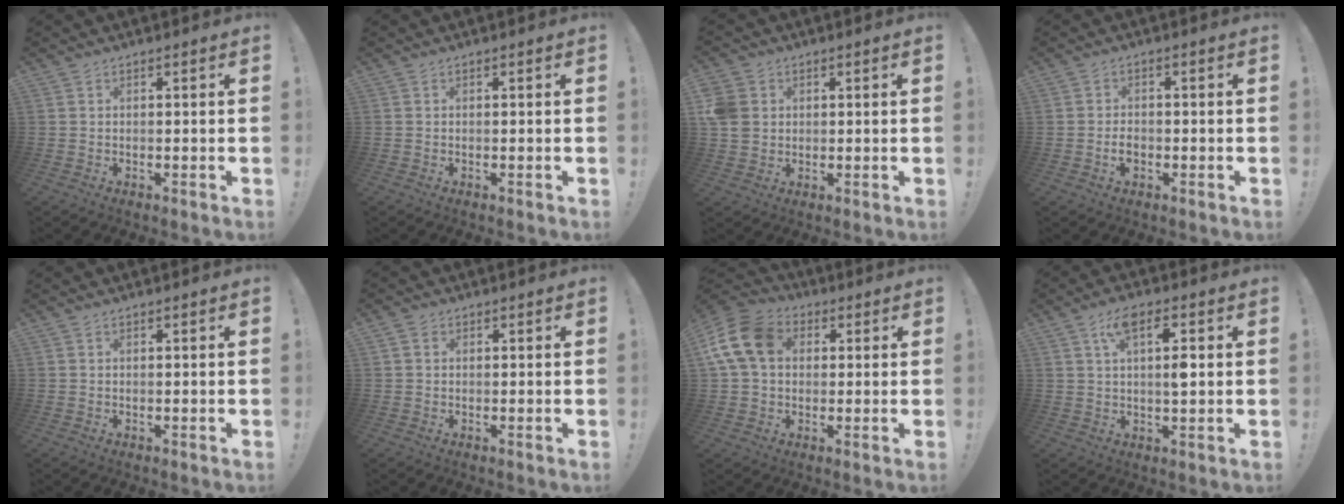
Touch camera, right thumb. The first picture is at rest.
{"total": 0.0}
{"total": 6.8, "force": [1.3, 6.0, 2.8], "torque": [-0.069, 0.004, 0.027]}
{"total": 2.9, "force": [-1.2, 1.9, 1.8], "torque": [-0.020, 0.003, -0.021]}
{"total": 0.0}
{"total": 1.5, "force": [0.7, 1.2, 0.7], "torque": [-0.014, 0.005, 0.013]}
{"total": 14.6, "force": [3.3, 10.9, 9.1], "torque": [-0.167, 0.006, 0.069]}
{"total": 8.6, "force": [2.6, 3.2, 7.6], "torque": [-0.116, 0.001, 0.039]}